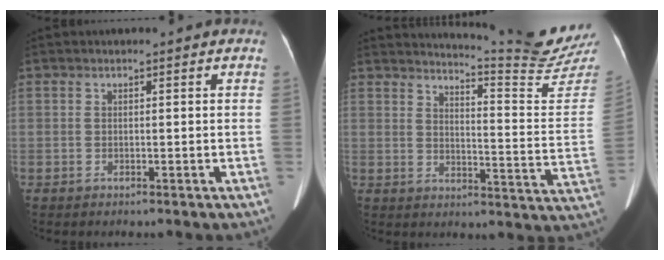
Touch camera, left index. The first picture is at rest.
{"total": 17.4, "force": [16.9, -2.0, 3.7], "torque": [-0.064, -0.135, 0.196]}